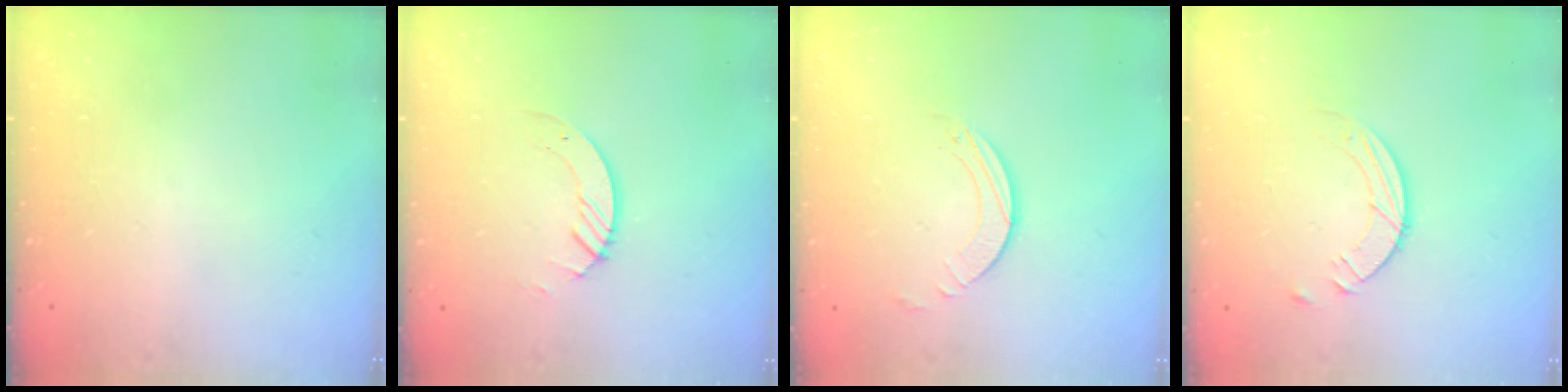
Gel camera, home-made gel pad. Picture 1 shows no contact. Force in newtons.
{"total": 2.9, "press": 2.9, "slide": 0.3}
{"total": 1.9, "press": 1.9, "slide": 0.1}
{"total": 6.0, "press": 6.0, "slide": 0.6}